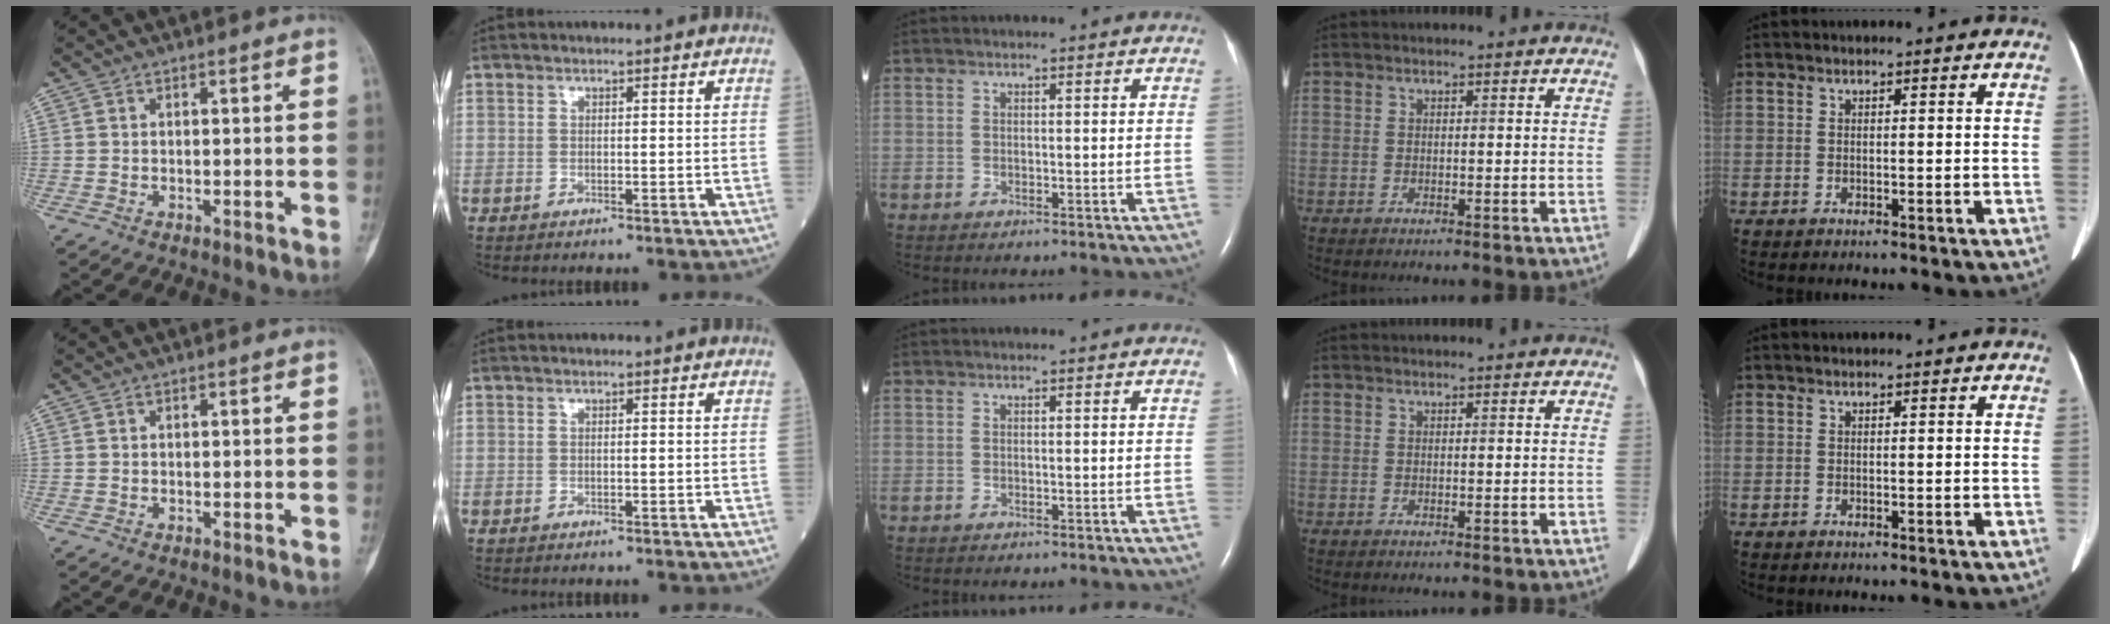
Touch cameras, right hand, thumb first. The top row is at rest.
{}